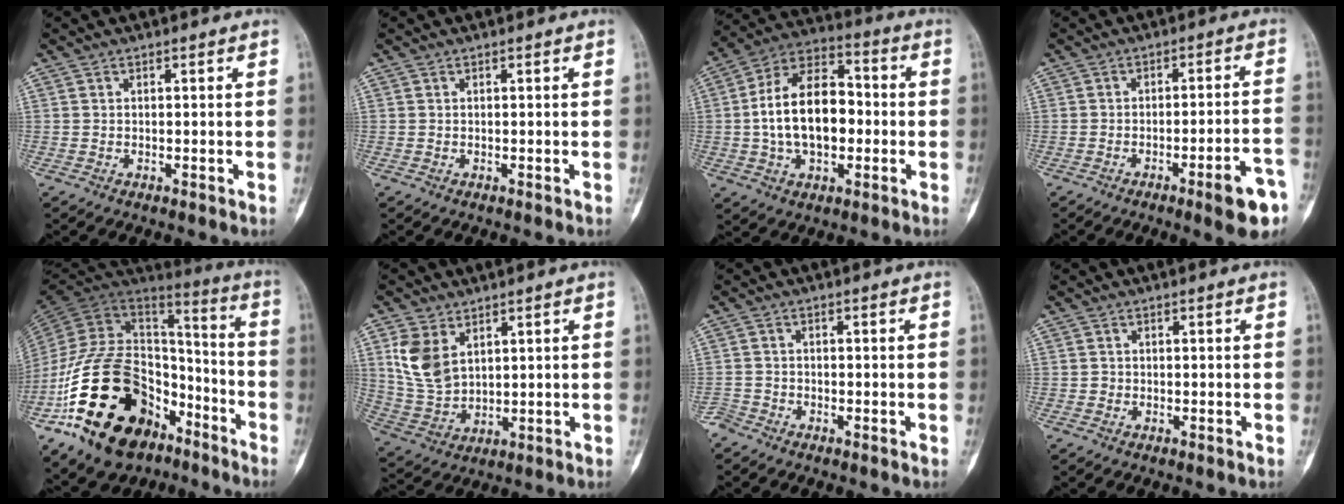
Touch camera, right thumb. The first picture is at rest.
{"total": 0.0}
{"total": 17.3, "force": [-0.9, 10.6, 13.7], "torque": [-0.216, 0.035, -0.020]}
{"total": 9.4, "force": [-5.0, 1.6, 7.8], "torque": [-0.094, 0.030, -0.063]}
{"total": 30.7, "force": [-15.3, 18.4, 19.2], "torque": [-0.389, 0.062, -0.259]}
{"total": 9.3, "force": [3.8, 6.0, 5.9], "torque": [-0.111, -0.013, 0.093]}
{"total": 2.1, "force": [-1.9, 0.9, -0.2], "torque": [0.010, 0.002, -0.043]}
{"total": 0.7, "force": [-0.2, 0.6, 0.1], "torque": [0.001, 0.004, -0.004]}